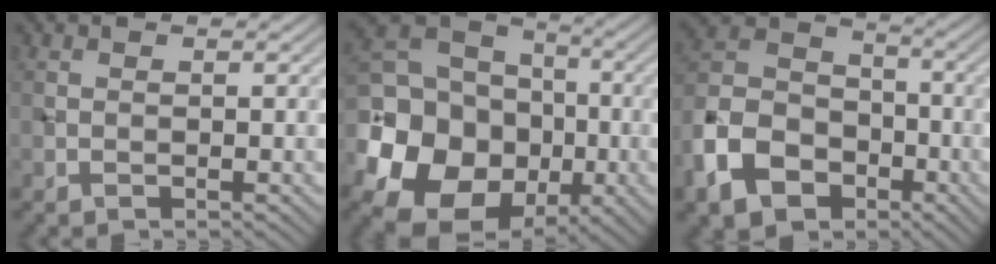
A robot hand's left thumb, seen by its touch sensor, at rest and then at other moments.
{"total": 20.9, "force": [-6.3, 16.5, 11.1], "torque": [-0.265, -0.021, -0.133]}
{"total": 13.1, "force": [-6.5, 8.9, 7.1], "torque": [-0.189, -0.022, -0.145]}